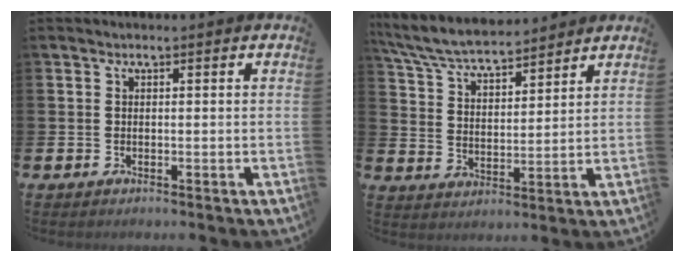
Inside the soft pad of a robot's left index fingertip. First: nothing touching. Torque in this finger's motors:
{"motor_torque": [0.92, -1.22, 0.78, 0.21]}